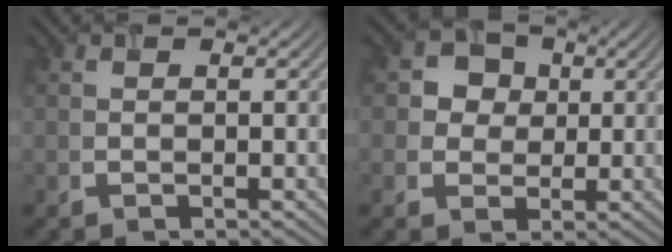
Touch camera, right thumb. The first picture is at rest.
{"total": 4.0, "force": [0.9, 3.6, 1.4], "torque": [-0.033, 0.008, 0.001]}